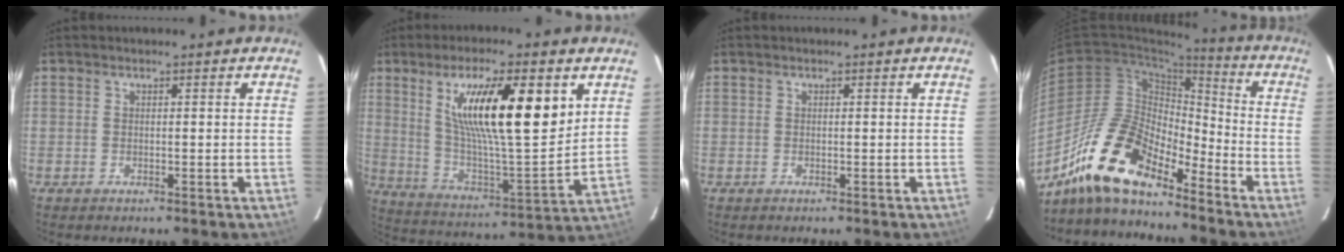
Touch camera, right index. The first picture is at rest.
{"total": 20.5, "force": [8.2, 4.6, 18.2], "torque": [-0.300, -0.002, 0.147]}
{"total": 0.0}
{"total": 16.3, "force": [-12.9, 4.9, 8.6], "torque": [-0.160, -0.004, -0.254]}